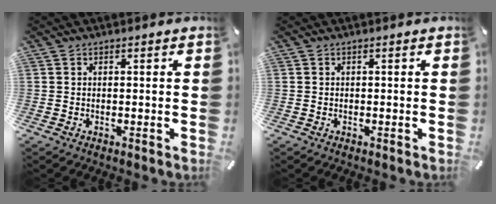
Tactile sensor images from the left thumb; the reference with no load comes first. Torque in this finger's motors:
{"motor_torque": [-0.19, -0.15, -0.02, -0.02, 0.00]}